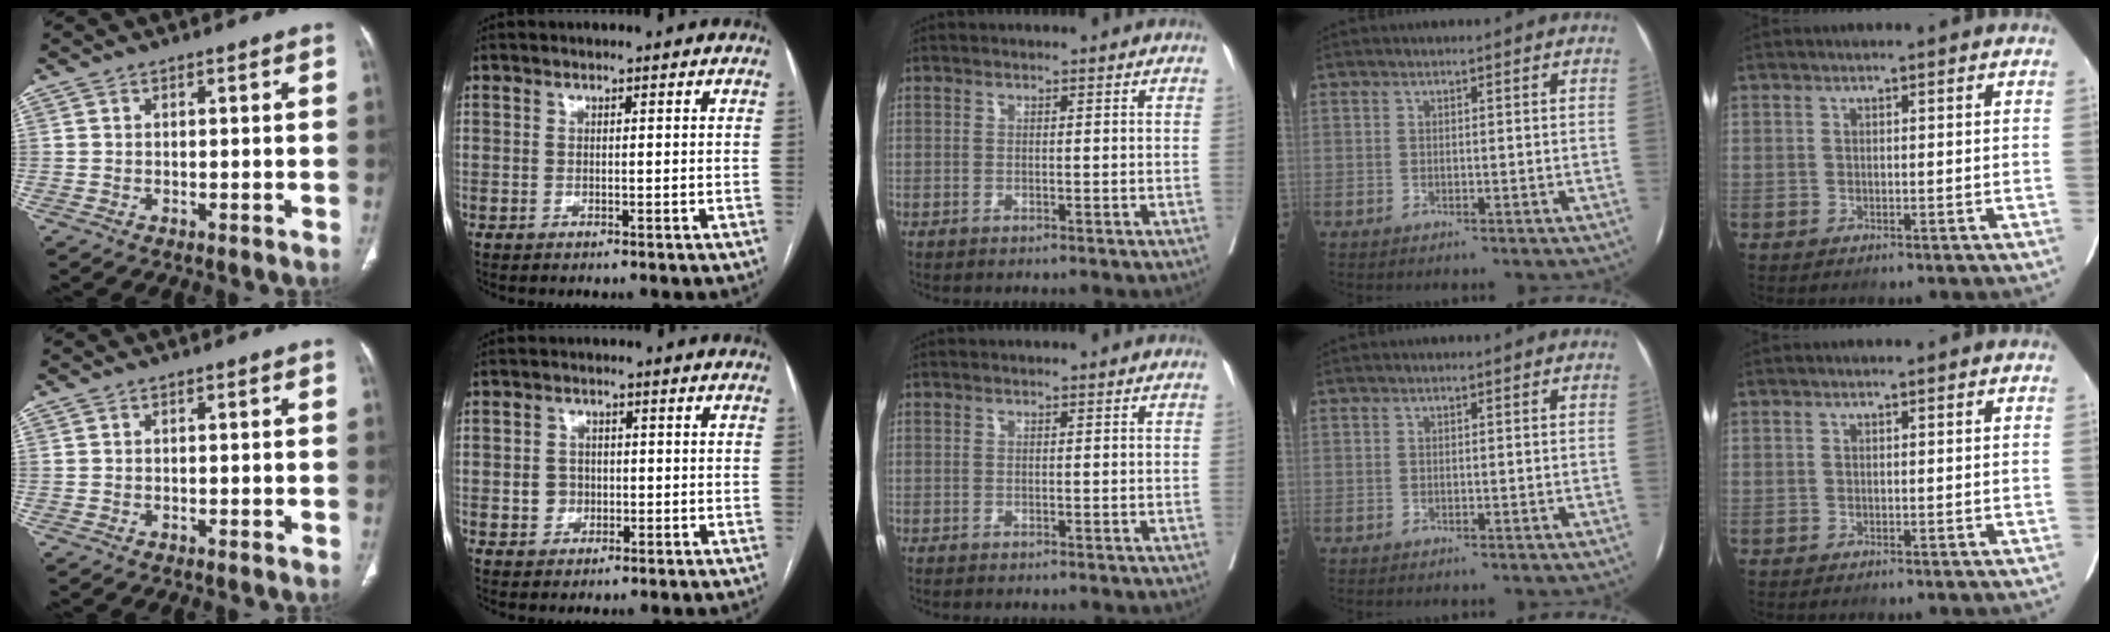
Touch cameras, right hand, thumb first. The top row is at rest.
{"index": {"total": 2.7, "force": [-0.6, 2.5, 0.9], "torque": [-0.008, 0.007, -0.007]}}